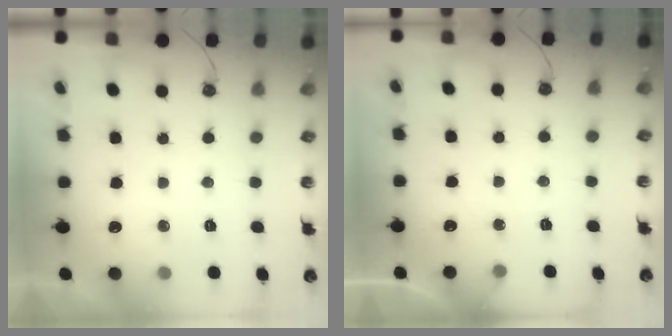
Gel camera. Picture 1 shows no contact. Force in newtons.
{"total": 2.2, "press": 2.2, "slide": 0.1}